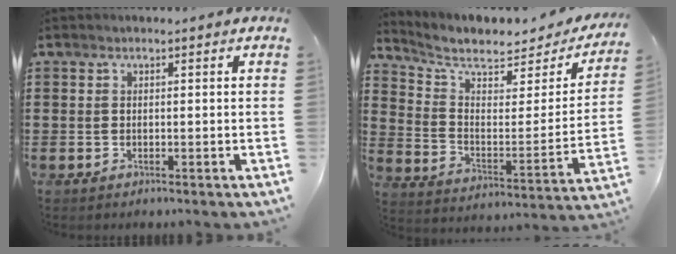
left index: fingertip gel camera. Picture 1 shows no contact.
{"total": 6.5, "force": [5.4, 1.7, 3.2], "torque": [-0.090, -0.038, 0.091]}